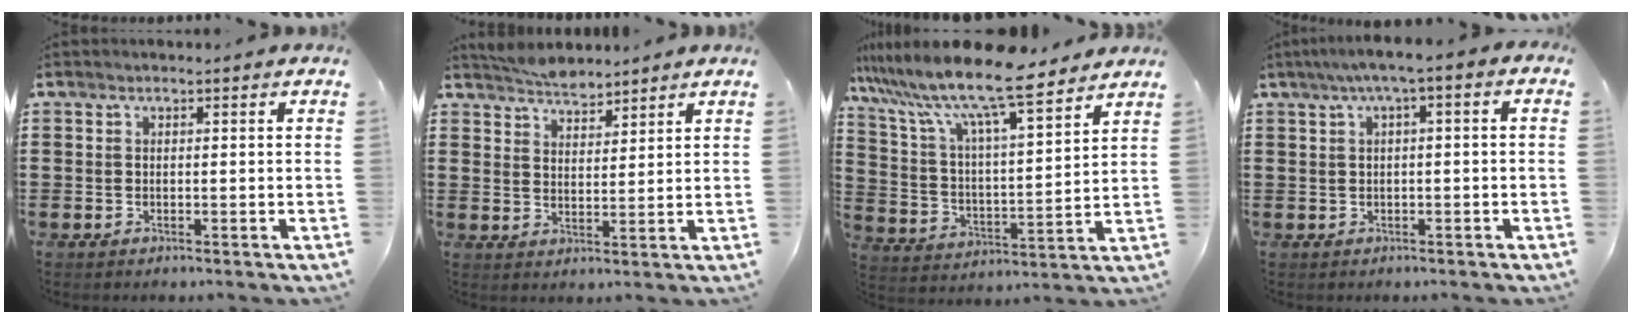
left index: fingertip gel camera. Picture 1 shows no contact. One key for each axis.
{"total": 4.0, "fx": 3.9, "fy": 0.9, "fz": 0.5, "tx": -0.022, "ty": -0.009, "tz": 0.075}
{"total": 11.6, "fx": 9.7, "fy": 1.0, "fz": 6.2, "tx": -0.157, "ty": -0.057, "tz": 0.163}
{"total": 2.8, "fx": -0.7, "fy": 0.4, "fz": 2.7, "tx": -0.045, "ty": 0.005, "tz": -0.017}